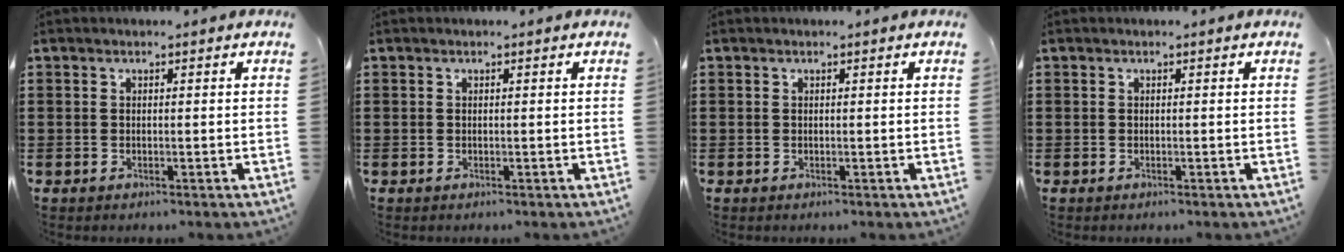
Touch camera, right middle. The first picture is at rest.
{"total": 0.0}
{"total": 0.0}
{"total": 0.0}